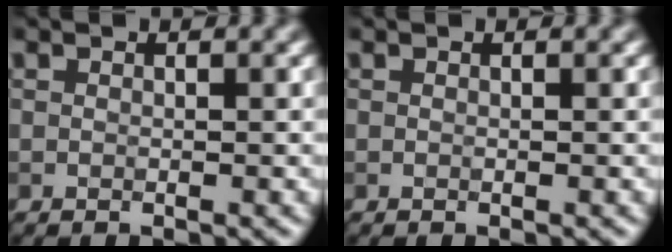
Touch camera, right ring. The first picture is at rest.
{"total": 0.0}